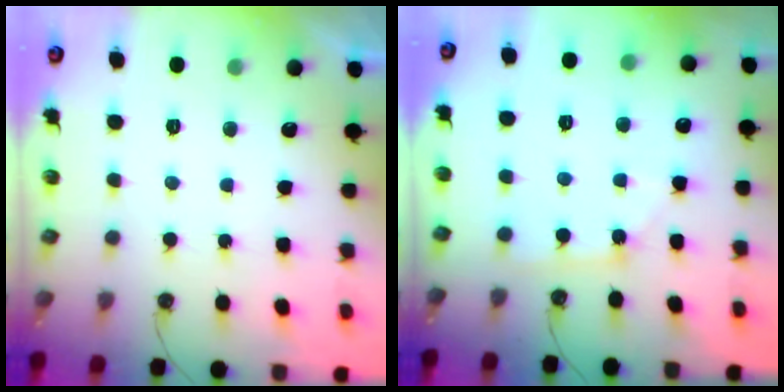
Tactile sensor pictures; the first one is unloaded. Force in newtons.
{"total": 2.0, "press": 2.0, "slide": 0.3}